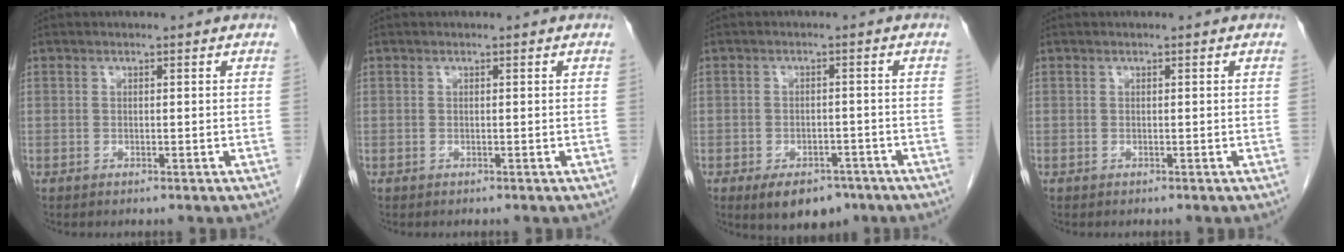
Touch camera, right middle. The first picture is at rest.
{"total": 0.0}
{"total": 7.2, "force": [-4.8, 3.9, 3.7], "torque": [-0.049, 0.001, -0.065]}
{"total": 0.0}